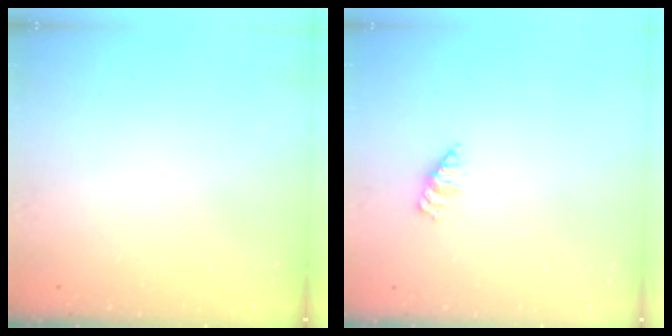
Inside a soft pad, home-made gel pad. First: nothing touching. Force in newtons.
{"total": 1.4, "press": 1.3, "slide": 0.2}